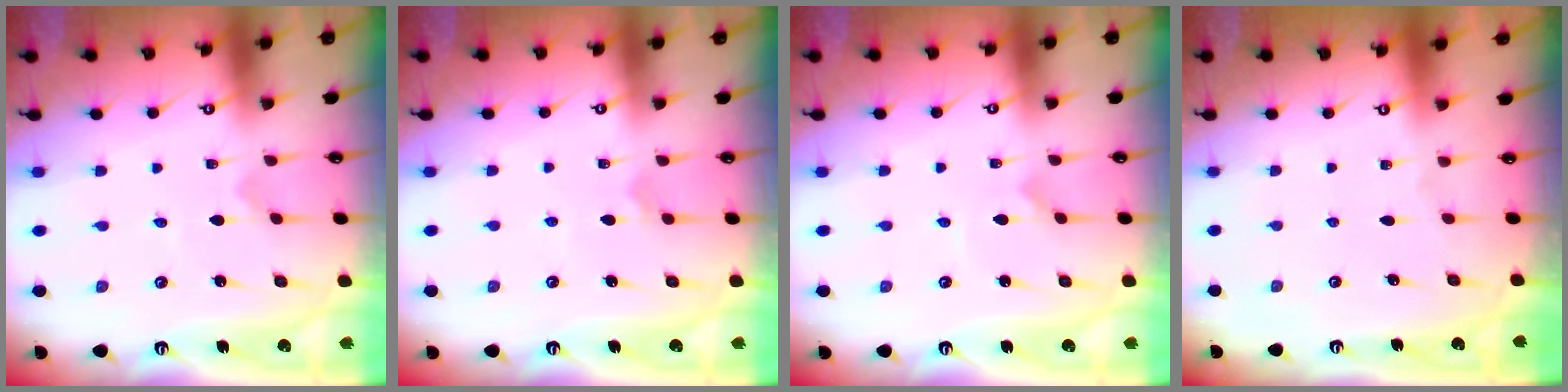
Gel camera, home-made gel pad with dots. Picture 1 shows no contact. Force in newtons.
{"total": 2.7, "press": 2.7, "slide": 0.3}
{"total": 0.8, "press": 0.8, "slide": 0.0}
{"total": 0.0}